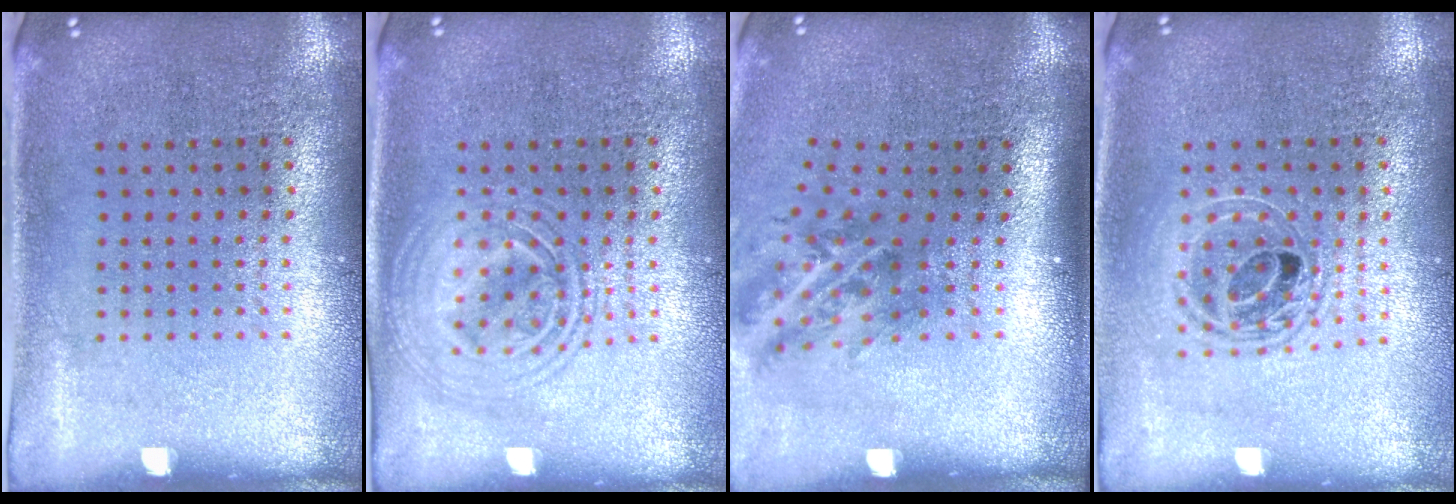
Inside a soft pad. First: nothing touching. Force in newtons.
{"total": 3.0, "press": 3.0, "slide": 0.4}
{"total": 1.4, "press": 1.1, "slide": 0.9}
{"total": 1.7, "press": 1.4, "slide": 0.9}